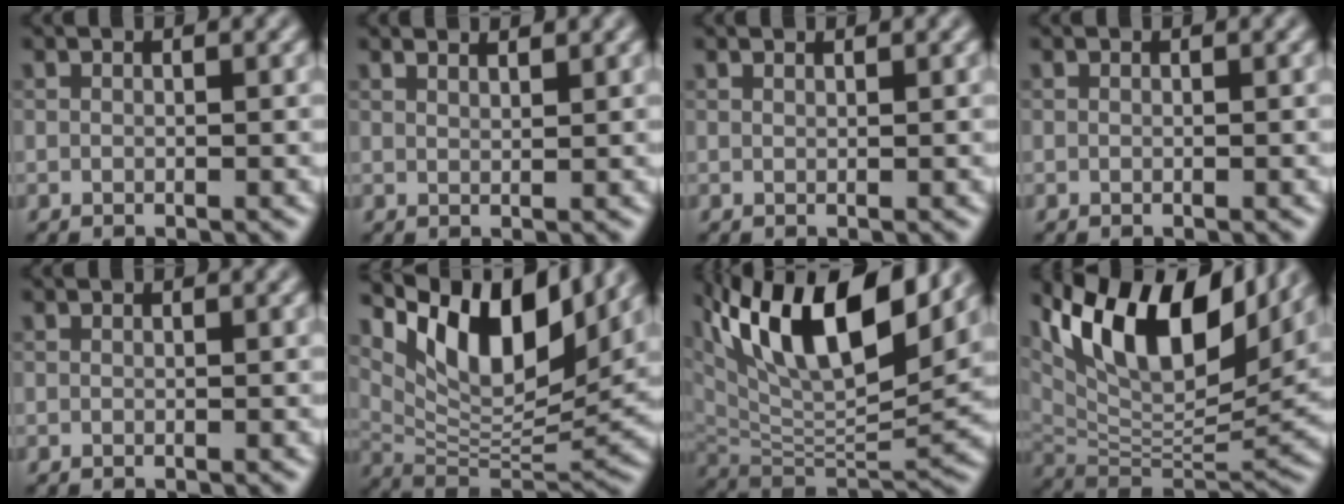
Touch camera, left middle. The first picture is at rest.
{"total": 1.9, "force": [1.7, 0.3, 0.8], "torque": [-0.006, 0.004, 0.013]}
{"total": 0.6, "force": [0.5, -0.1, 0.1], "torque": [-0.002, 0.002, 0.008]}
{"total": 0.0}
{"total": 0.0}
{"total": 10.7, "force": [6.4, 4.0, 7.6], "torque": [-0.129, 0.001, 0.123]}
{"total": 14.7, "force": [7.6, 5.0, 11.6], "torque": [-0.207, 0.020, 0.135]}
{"total": 12.8, "force": [7.2, 5.0, 9.3], "torque": [-0.165, 0.010, 0.132]}